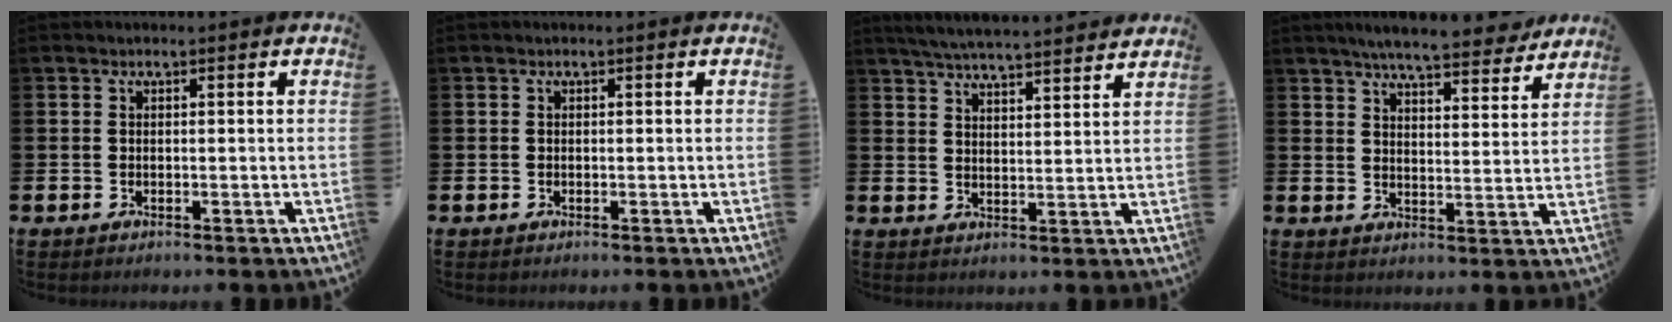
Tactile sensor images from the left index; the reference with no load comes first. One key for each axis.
{"total": 0.0}
{"total": 5.5, "fx": 5.4, "fy": -0.1, "fz": 0.9, "tx": -0.027, "ty": -0.035, "tz": 0.095}
{"total": 7.0, "fx": 6.6, "fy": 0.7, "fz": 2.2, "tx": -0.043, "ty": -0.040, "tz": 0.113}